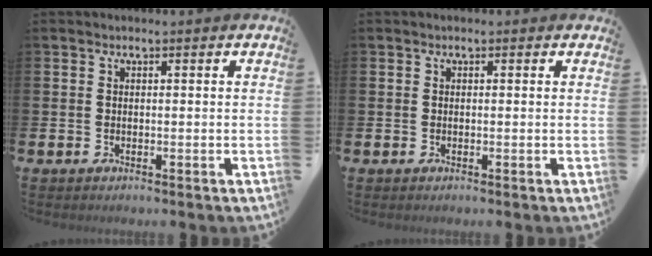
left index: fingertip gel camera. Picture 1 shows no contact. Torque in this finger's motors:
{"motor_torque": [1.11, -1.03, 0.23, 0.01]}